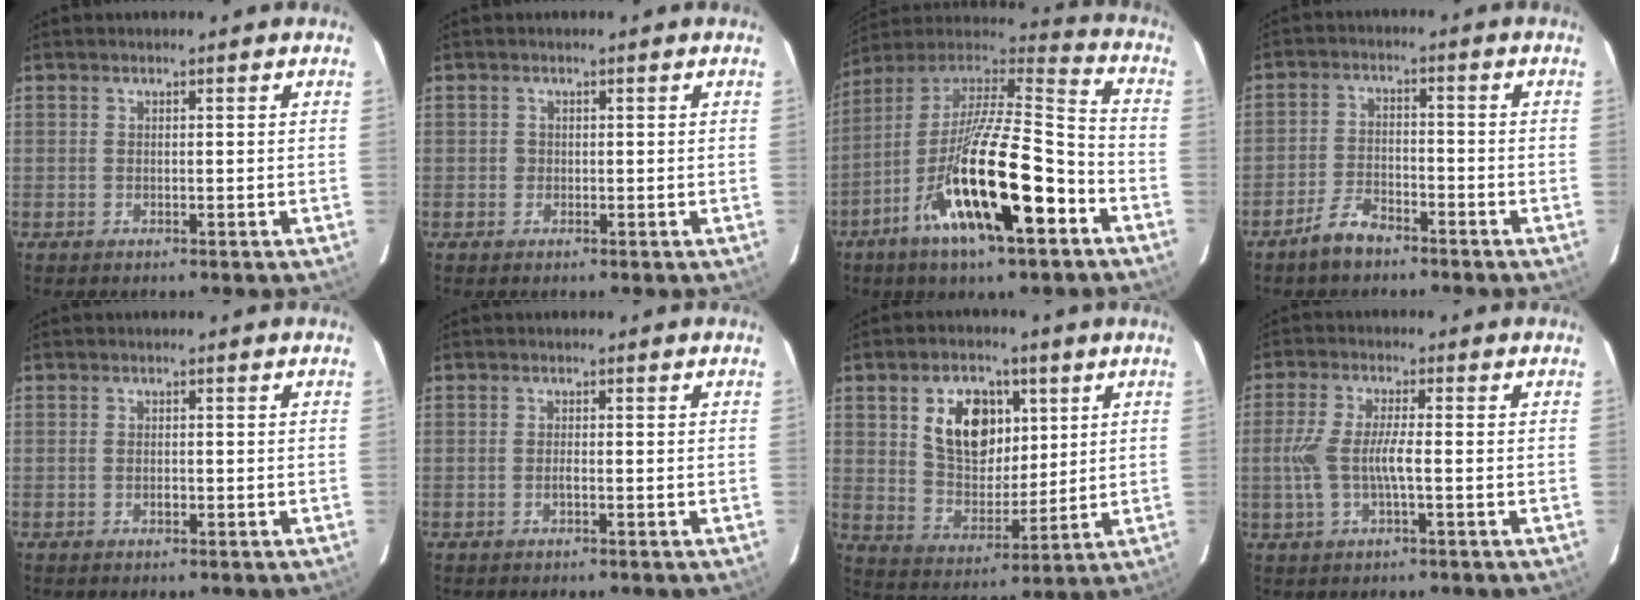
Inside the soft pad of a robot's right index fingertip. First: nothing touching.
{"total": 0.7, "force": [-0.2, 0.7, 0.0], "torque": [0.002, 0.001, -0.002]}
{"total": 24.9, "force": [-11.5, 6.6, 21.1], "torque": [-0.373, -0.047, -0.208]}
{"total": 5.7, "force": [-4.4, 2.5, 2.6], "torque": [-0.071, 0.007, -0.079]}
{"total": 0.9, "force": [-0.3, 0.5, 0.7], "torque": [-0.012, 0.002, -0.005]}
{"total": 0.6, "force": [-0.4, 0.1, 0.5], "torque": [-0.010, 0.000, -0.006]}
{"total": 12.5, "force": [4.5, 8.2, 8.4], "torque": [-0.152, 0.014, 0.090]}
{"total": 6.9, "force": [-1.2, 1.0, 6.7], "torque": [-0.141, -0.001, -0.020]}